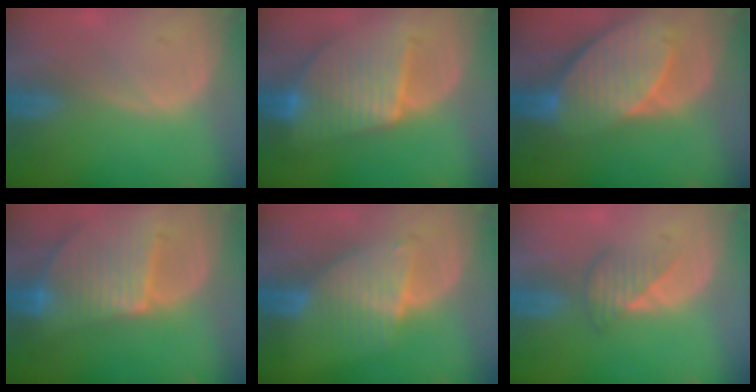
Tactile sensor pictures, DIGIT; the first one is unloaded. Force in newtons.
{"total": 9.7, "press": 9.7, "slide": 0.9}
{"total": 10.7, "press": 9.4, "slide": 5.1}
{"total": 9.4, "press": 8.2, "slide": 4.7}
{"total": 6.3, "press": 6.2, "slide": 1.0}
{"total": 3.5, "press": 3.2, "slide": 1.4}